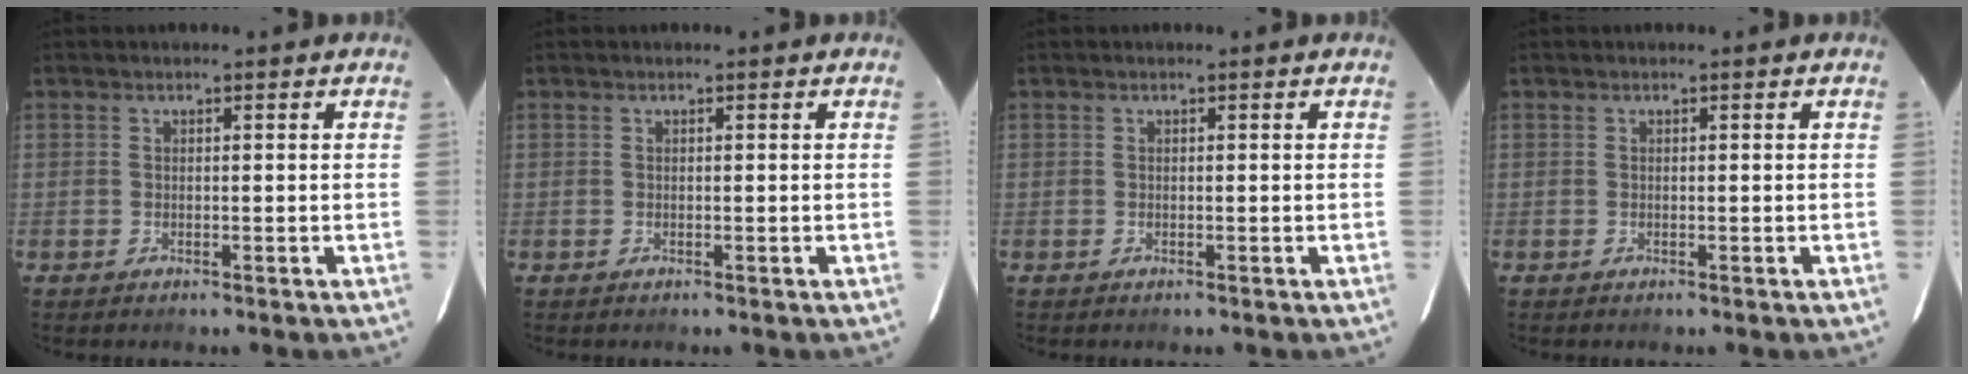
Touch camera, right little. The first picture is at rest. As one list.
[{"total": 0.0}, {"total": 0.0}, {"total": 0.0}]